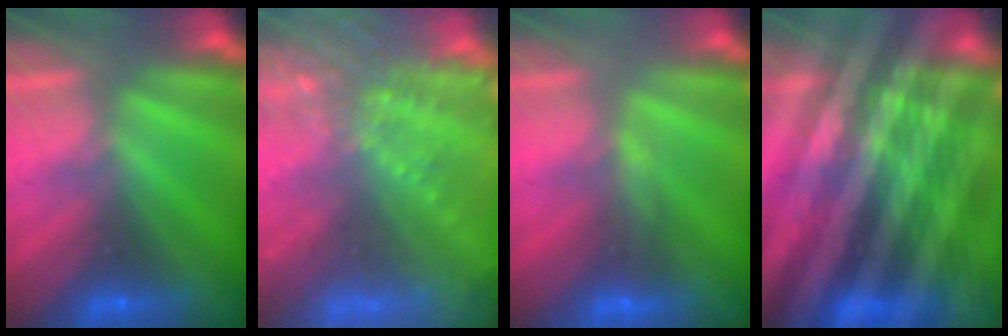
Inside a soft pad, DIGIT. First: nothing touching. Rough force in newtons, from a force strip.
{"total": 6.9}
{"total": 4.4}
{"total": 5.6}